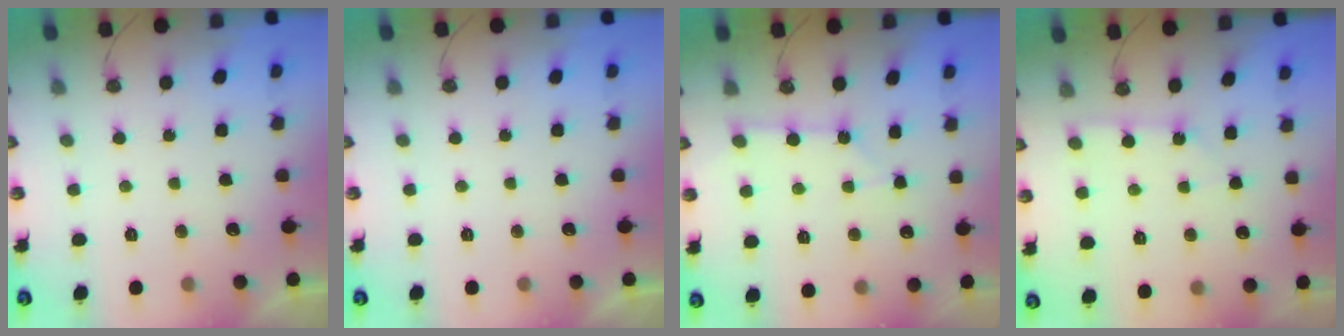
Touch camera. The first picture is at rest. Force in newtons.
{"total": 0.0}
{"total": 2.1, "press": 2.1, "slide": 0.3}
{"total": 2.5, "press": 2.5, "slide": 0.3}